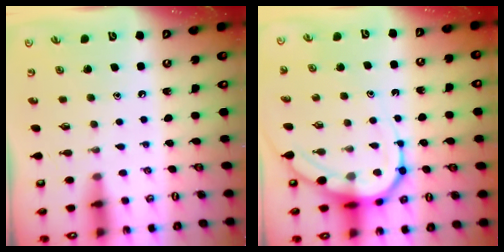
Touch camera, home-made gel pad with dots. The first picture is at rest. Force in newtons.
{"total": 10.4, "press": 10.3, "slide": 1.0}